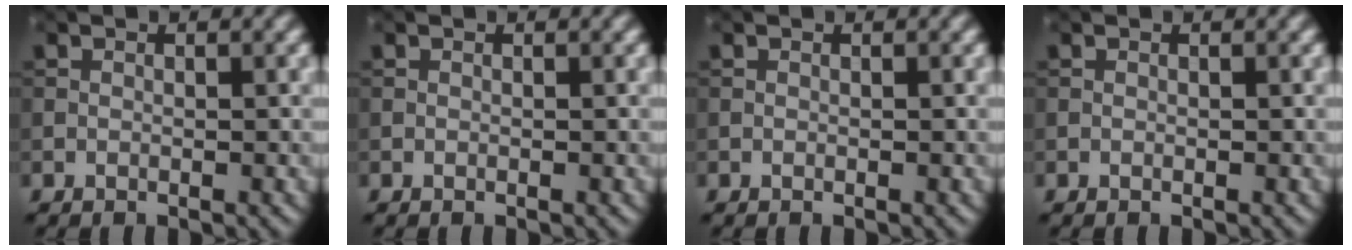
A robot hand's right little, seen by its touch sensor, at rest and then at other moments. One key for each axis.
{"total": 0.0}
{"total": 0.0}
{"total": 0.0}